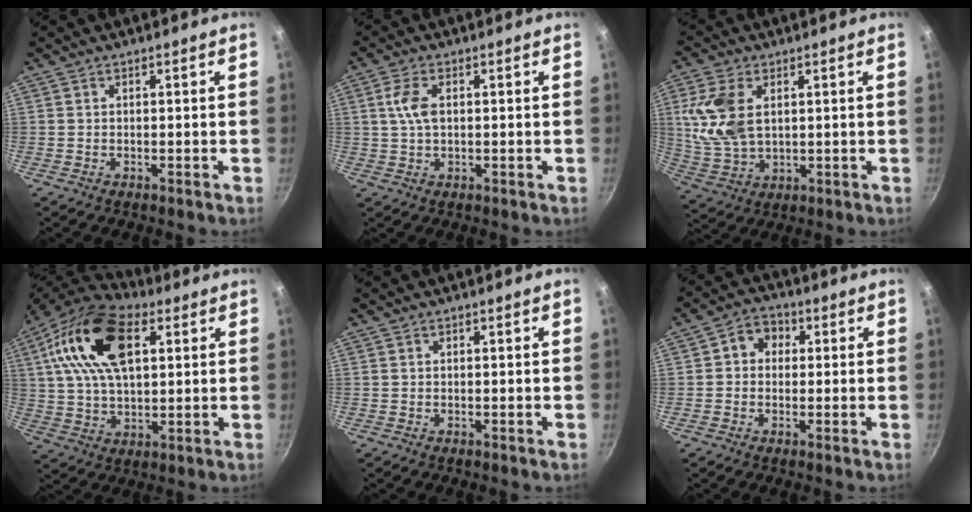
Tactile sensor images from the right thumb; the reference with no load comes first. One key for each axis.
{"total": 5.1, "fx": 1.0, "fy": 2.7, "fz": 4.1, "tx": -0.084, "ty": 0.004, "tz": 0.019}
{"total": 11.6, "fx": 2.8, "fy": 7.1, "fz": 8.8, "tx": -0.174, "ty": -0.010, "tz": 0.064}
{"total": 20.5, "fx": 6.5, "fy": 11.5, "fz": 15.7, "tx": -0.279, "ty": 0.005, "tz": 0.104}
{"total": 0.0}
{"total": 5.4, "fx": 0.9, "fy": 4.6, "fz": 2.7, "tx": -0.013, "ty": 0.007, "tz": 0.001}